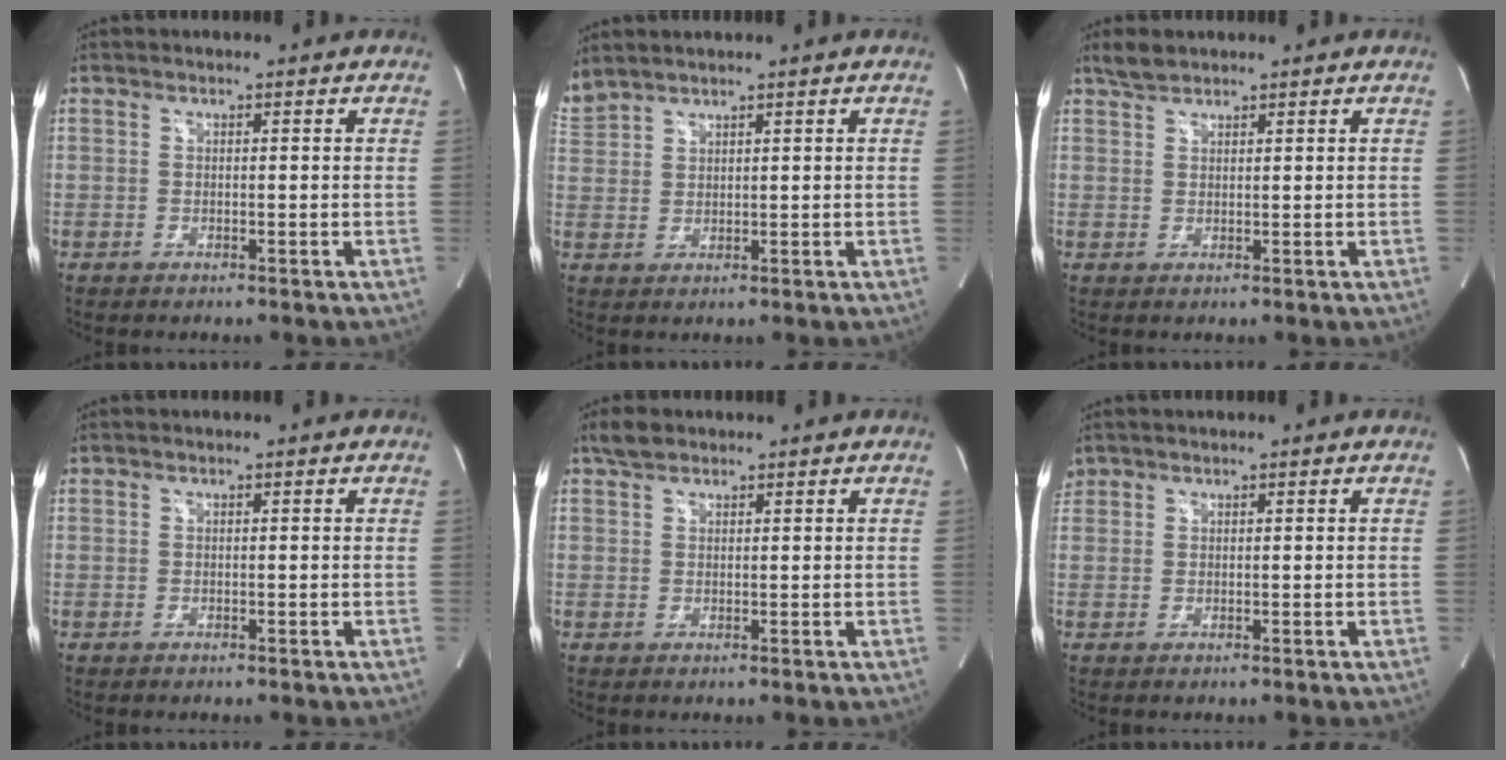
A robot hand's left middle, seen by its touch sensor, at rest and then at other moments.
{"total": 4.1, "force": [4.0, 0.1, 1.1], "torque": [-0.046, 0.022, 0.093]}
{"total": 2.2, "force": [2.0, 0.7, 0.6], "torque": [-0.018, 0.006, 0.039]}
{"total": 0.0}
{"total": 2.3, "force": [1.9, 1.1, 0.8], "torque": [-0.019, 0.009, 0.034]}
{"total": 1.6, "force": [1.3, 1.0, 0.0], "torque": [-0.003, 0.016, 0.027]}